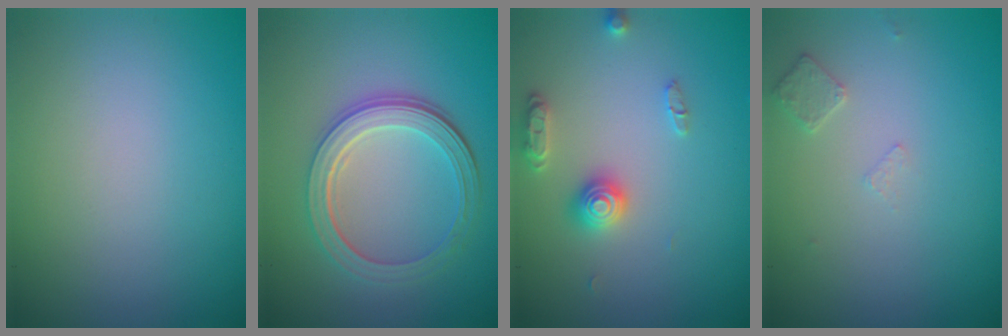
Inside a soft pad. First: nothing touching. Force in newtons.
{"total": 4.9, "press": 3.7, "slide": 3.2}
{"total": 2.8, "press": 2.8, "slide": 0.3}
{"total": 1.2, "press": 1.1, "slide": 0.3}